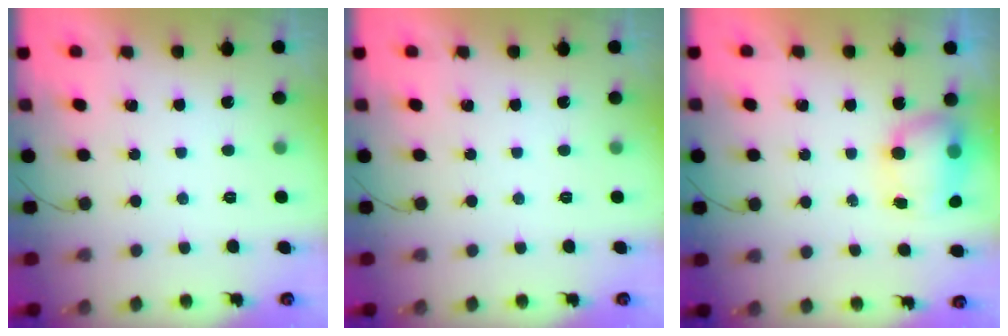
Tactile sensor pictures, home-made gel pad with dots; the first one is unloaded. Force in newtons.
{"total": 0.0}
{"total": 7.3, "press": 7.2, "slide": 1.7}